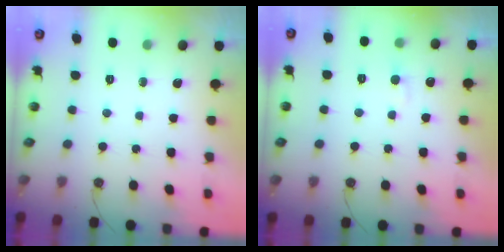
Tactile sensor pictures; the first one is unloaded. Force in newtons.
{"total": 2.7, "press": 2.7, "slide": 0.4}